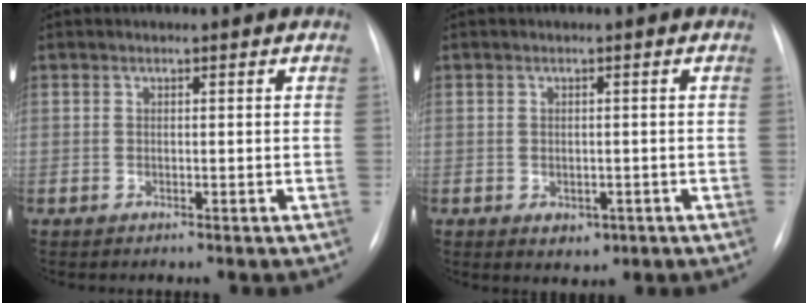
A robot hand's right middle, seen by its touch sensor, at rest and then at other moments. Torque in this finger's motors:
{"motor_torque": [0.35, -0.22, 0.26, 0.04]}